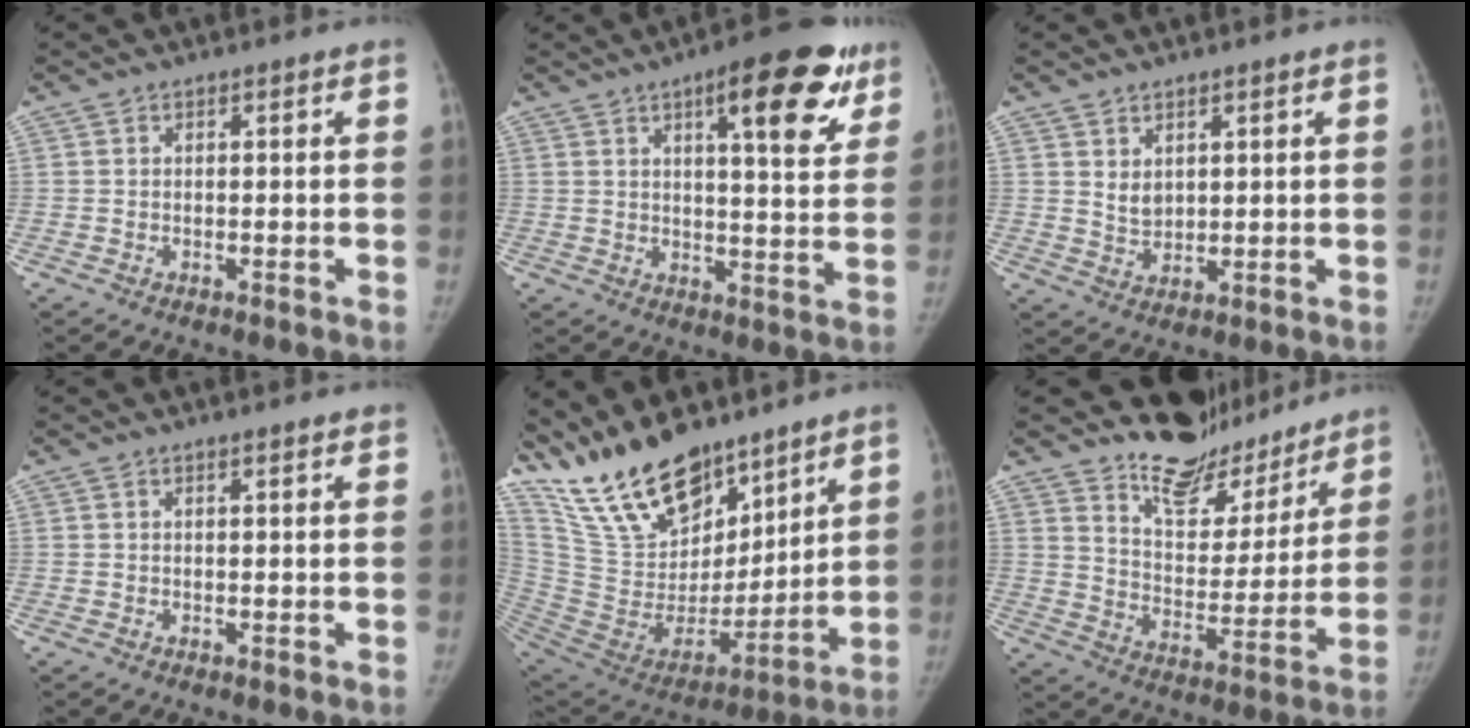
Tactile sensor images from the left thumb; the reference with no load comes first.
{"total": 15.9, "force": [8.3, 4.9, 12.6], "torque": [-0.130, -0.027, 0.109]}
{"total": 3.6, "force": [1.9, 2.4, 1.9], "torque": [-0.024, -0.020, 0.045]}
{"total": 1.1, "force": [0.9, 0.1, 0.6], "torque": [-0.005, 0.000, 0.015]}
{"total": 23.9, "force": [18.6, 10.0, 11.2], "torque": [-0.175, -0.083, 0.346]}
{"total": 16.0, "force": [14.3, 6.4, 3.2], "torque": [0.013, -0.121, 0.224]}